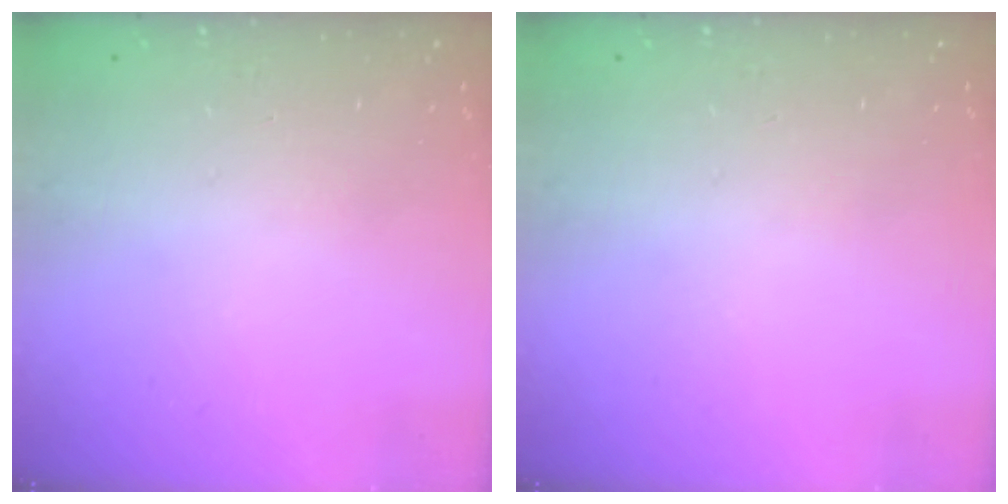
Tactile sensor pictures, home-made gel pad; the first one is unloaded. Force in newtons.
{"total": 0.0}